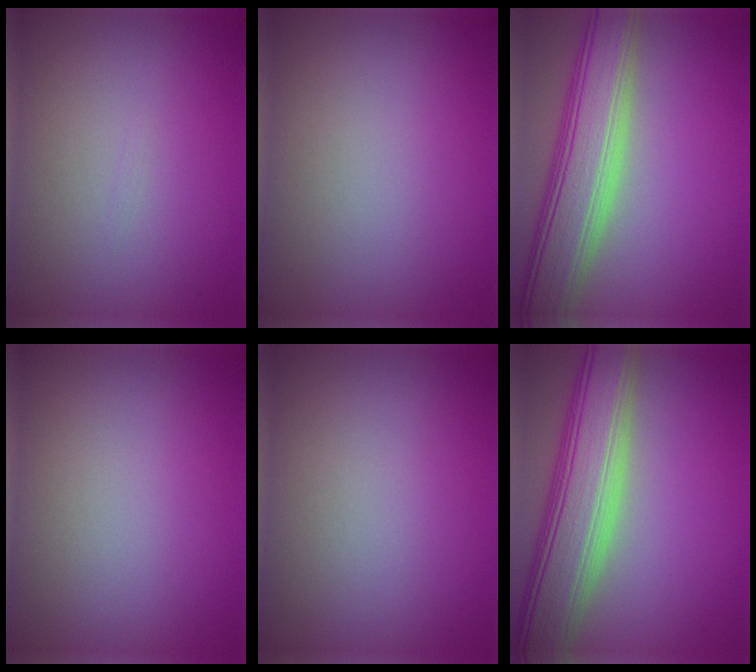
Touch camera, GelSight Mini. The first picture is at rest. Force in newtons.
{"total": 0.0}
{"total": 8.5, "press": 8.5, "slide": 0.6}
{"total": 0.0}
{"total": 0.0}
{"total": 9.6, "press": 9.6, "slide": 0.8}